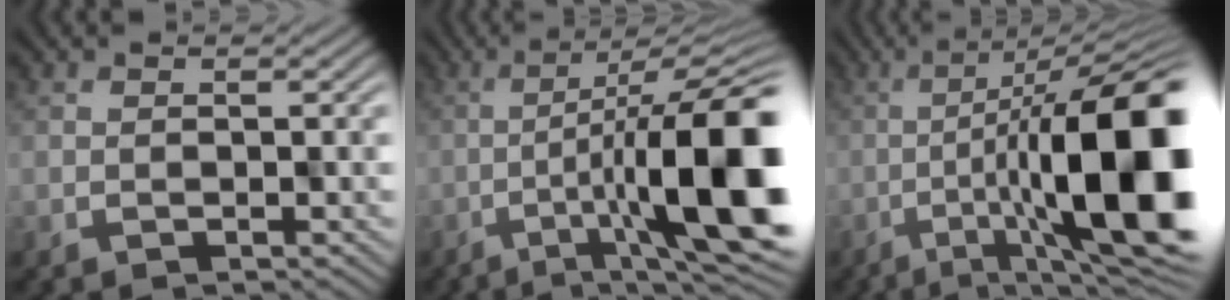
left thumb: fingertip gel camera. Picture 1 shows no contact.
{"total": 14.8, "force": [-2.4, 4.7, 13.8], "torque": [-0.214, -0.023, -0.020]}
{"total": 17.4, "force": [-2.3, 6.3, 16.0], "torque": [-0.240, -0.021, -0.018]}